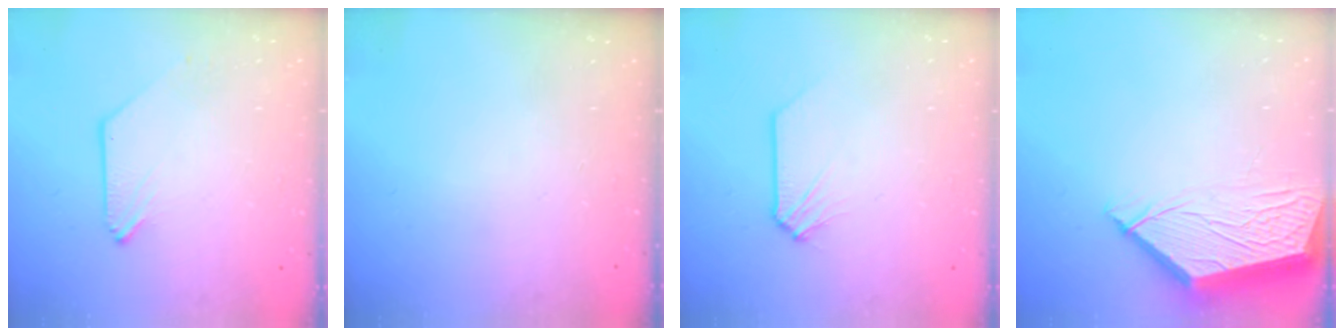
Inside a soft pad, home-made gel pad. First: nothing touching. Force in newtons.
{"total": 0.0}
{"total": 0.0}
{"total": 6.7, "press": 6.7, "slide": 0.7}